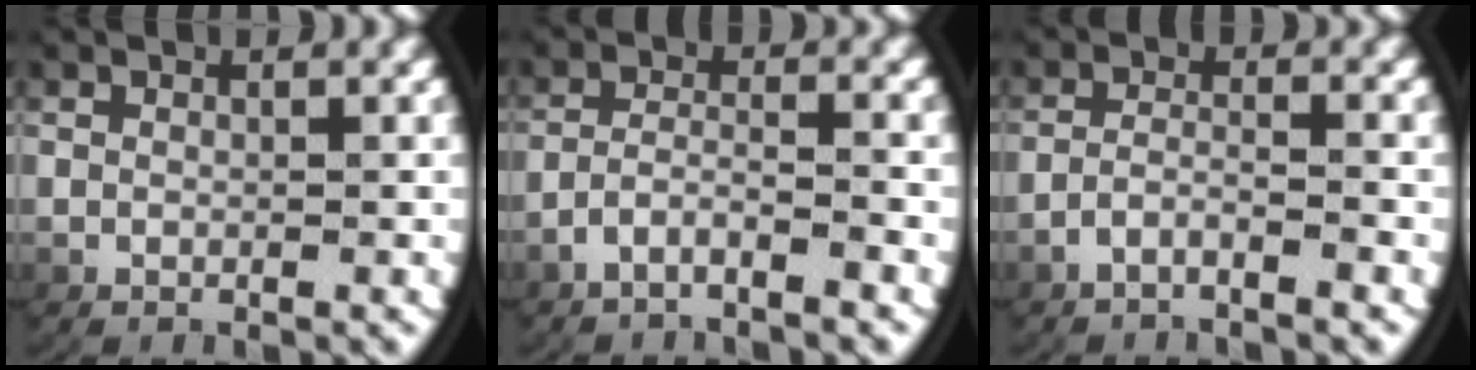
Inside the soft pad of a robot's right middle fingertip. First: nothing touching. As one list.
[{"total": 2.8, "force": [-2.5, 0.2, 1.3], "torque": [-0.034, -0.008, -0.042]}, {"total": 2.3, "force": [-1.9, 0.0, 1.2], "torque": [-0.032, -0.007, -0.033]}]